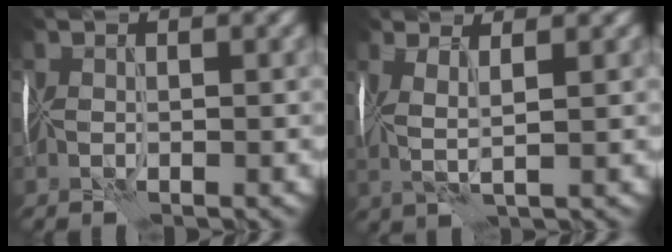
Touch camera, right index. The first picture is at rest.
{"total": 2.3, "force": [1.0, 0.4, 2.0], "torque": [-0.051, 0.003, 0.013]}